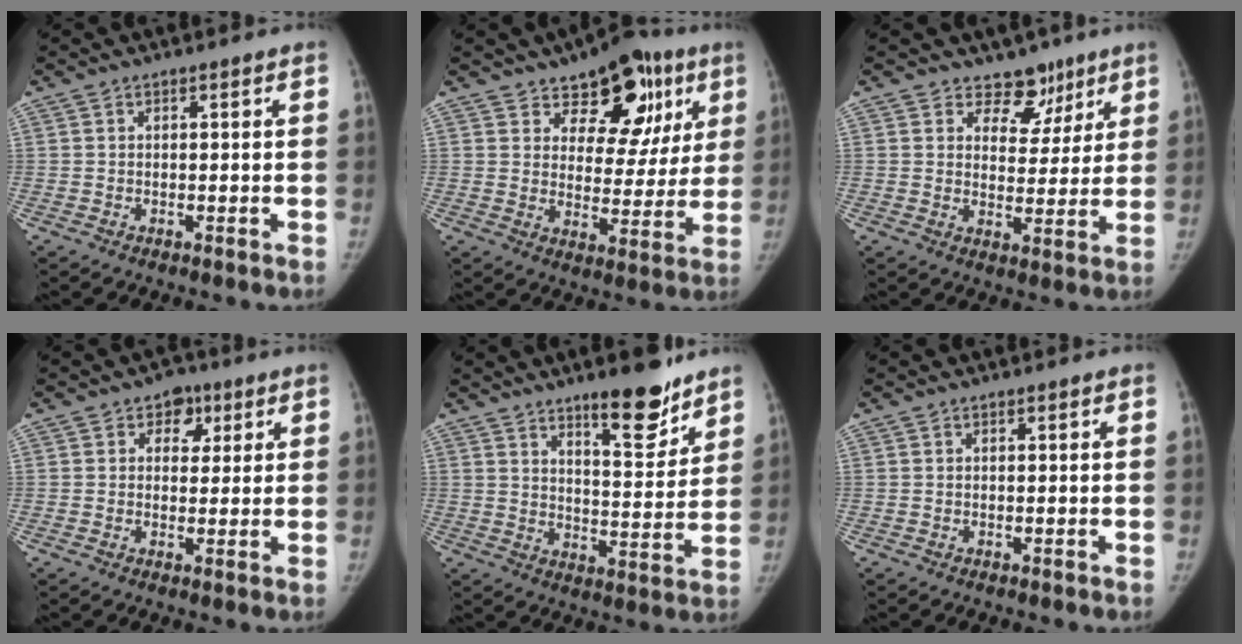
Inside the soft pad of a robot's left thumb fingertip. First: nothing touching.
{"total": 15.7, "force": [8.6, 9.3, 9.3], "torque": [-0.057, -0.030, 0.122]}
{"total": 7.1, "force": [5.0, 4.8, 1.3], "torque": [0.026, -0.029, 0.077]}
{"total": 4.8, "force": [2.1, 3.9, 2.0], "torque": [0.008, -0.003, 0.025]}
{"total": 12.1, "force": [8.9, 3.6, 7.4], "torque": [-0.078, -0.069, 0.139]}
{"total": 0.0}